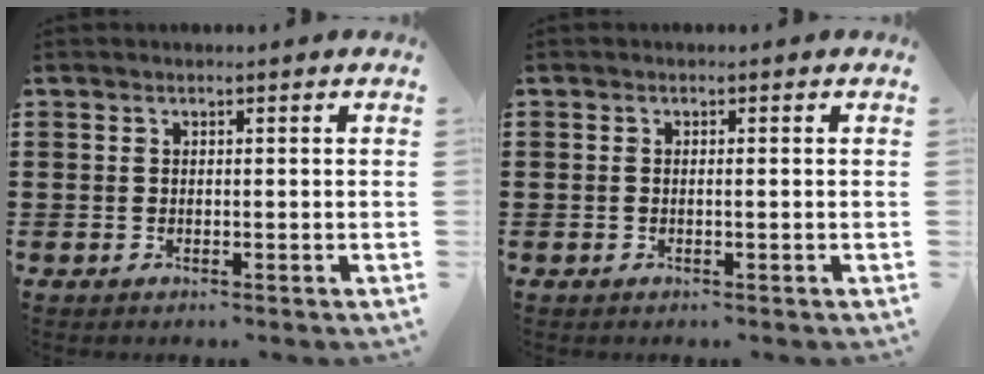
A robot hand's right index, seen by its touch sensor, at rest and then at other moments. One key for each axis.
{"total": 0.6, "fx": -0.2, "fy": 0.0, "fz": 0.5, "tx": -0.010, "ty": -0.003, "tz": -0.003}